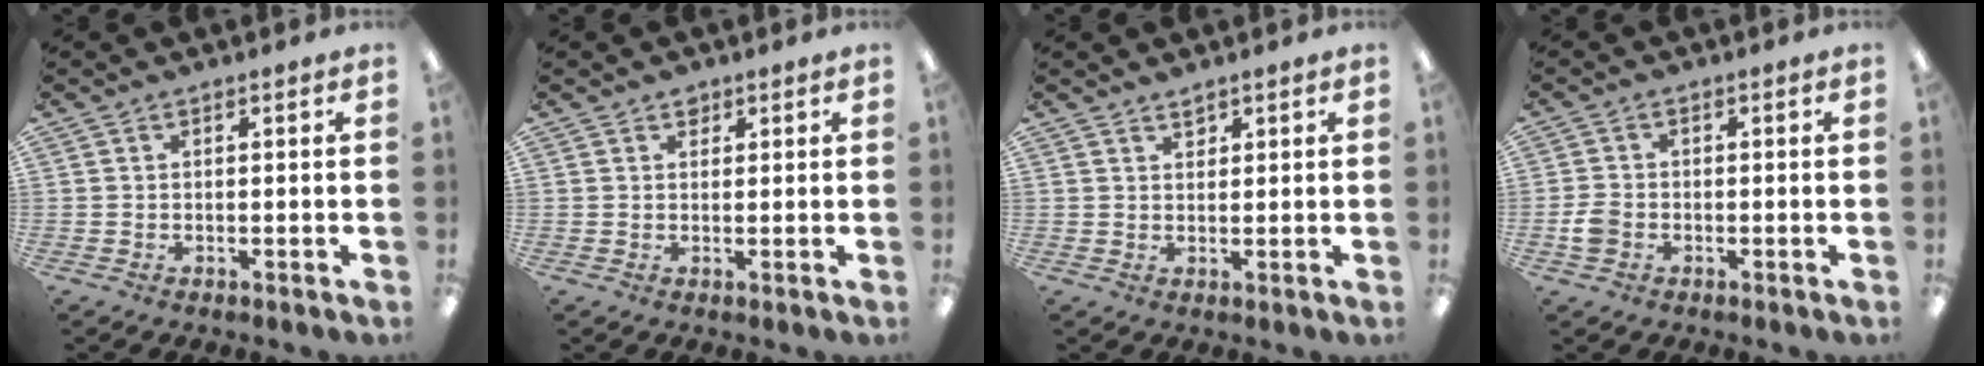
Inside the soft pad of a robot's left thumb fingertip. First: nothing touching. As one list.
[{"total": 1.6, "force": [1.2, 1.1, 0.3], "torque": [0.010, -0.006, 0.019]}, {"total": 1.6, "force": [1.4, 0.6, 0.3], "torque": [0.000, -0.005, 0.025]}, {"total": 3.5, "force": [-1.2, 2.7, 1.8], "torque": [-0.036, 0.006, -0.023]}]